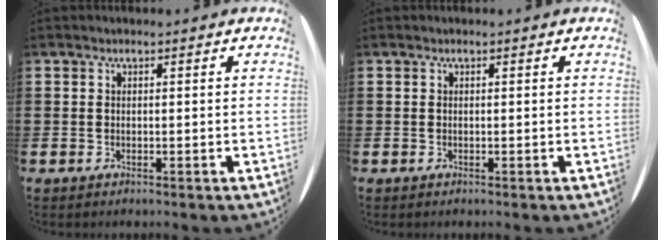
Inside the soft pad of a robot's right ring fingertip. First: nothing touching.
{"total": 0.0}